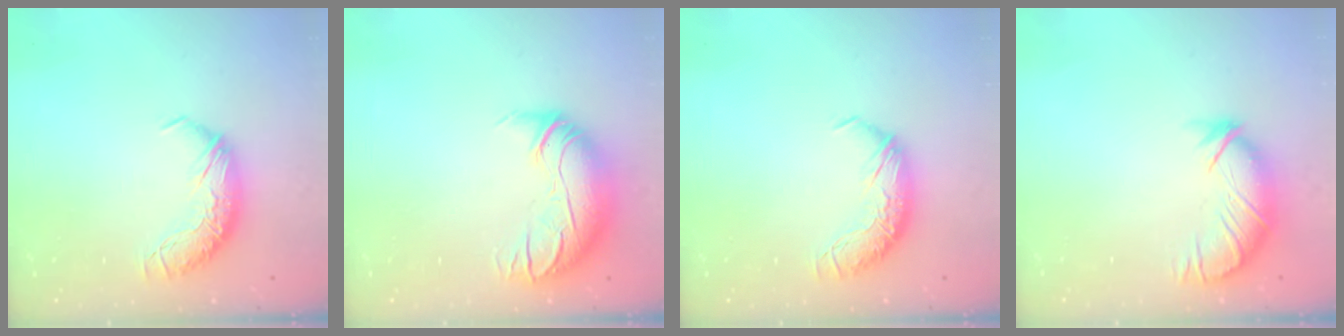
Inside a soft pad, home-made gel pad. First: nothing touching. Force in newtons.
{"total": 2.6, "press": 0.4, "slide": 2.6}
{"total": 0.0}
{"total": 3.9, "press": 3.3, "slide": 2.0}